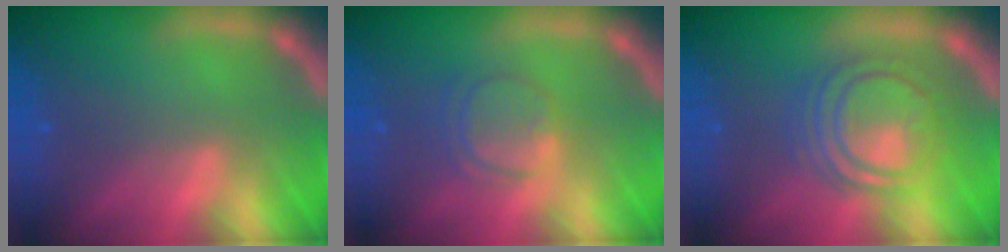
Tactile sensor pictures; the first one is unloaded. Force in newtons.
{"total": 3.5}
{"total": 7.1}